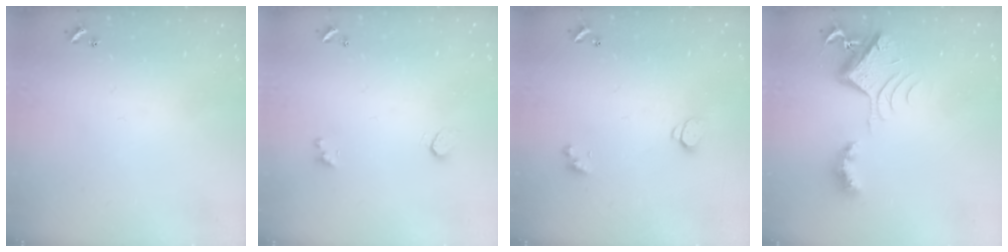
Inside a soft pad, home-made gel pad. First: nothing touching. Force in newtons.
{"total": 0.9, "press": 0.8, "slide": 0.4}
{"total": 1.6, "press": 1.5, "slide": 0.4}
{"total": 7.2, "press": 7.1, "slide": 0.9}